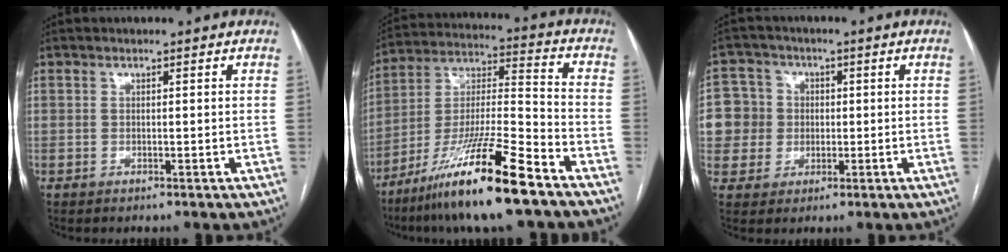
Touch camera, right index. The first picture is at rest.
{"total": 17.7, "force": [-11.9, 0.6, 13.1], "torque": [-0.272, -0.028, -0.217]}
{"total": 8.0, "force": [0.3, 8.0, 0.9], "torque": [-0.025, 0.029, 0.012]}